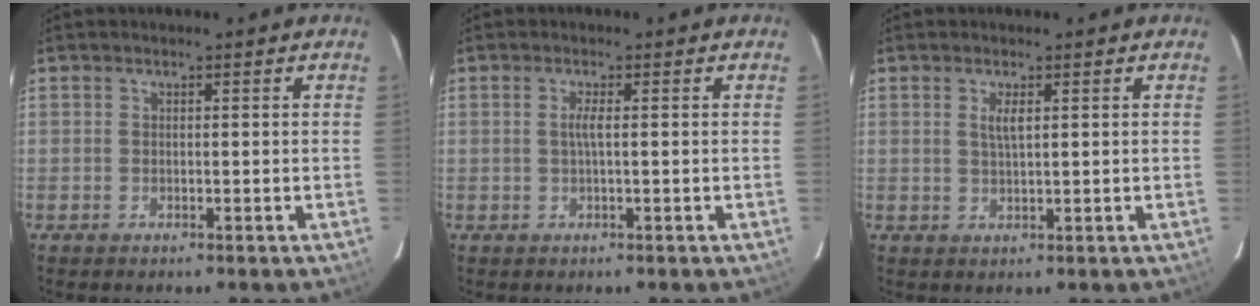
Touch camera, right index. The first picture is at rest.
{"total": 1.5, "force": [-0.1, -0.2, 1.5], "torque": [-0.029, 0.000, -0.003]}
{"total": 2.2, "force": [0.7, 0.4, 2.0], "torque": [-0.038, 0.000, 0.012]}